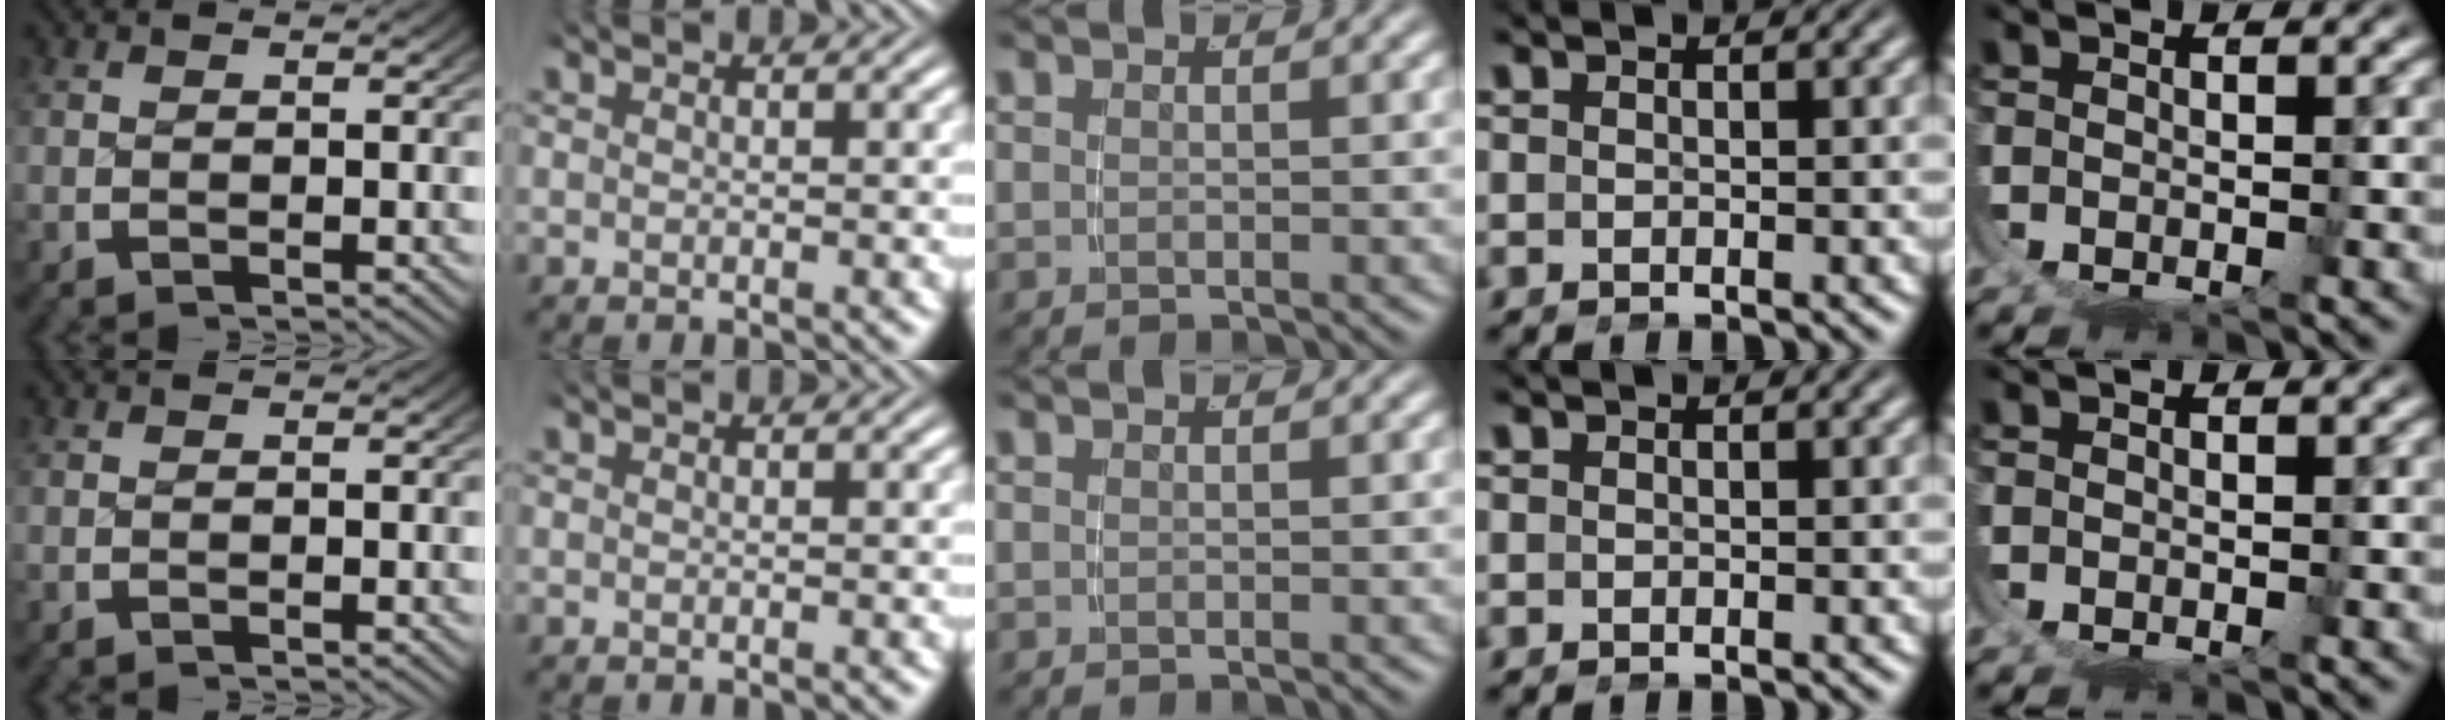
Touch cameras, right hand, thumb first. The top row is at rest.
{}